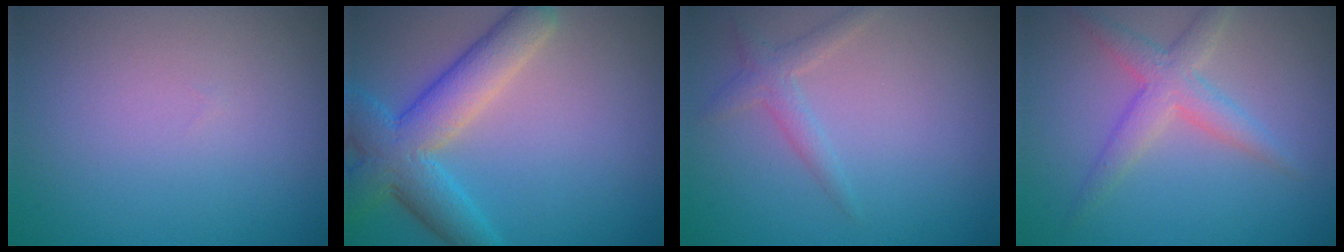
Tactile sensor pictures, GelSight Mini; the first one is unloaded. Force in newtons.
{"total": 6.5, "press": 6.5, "slide": 0.5}
{"total": 1.7, "press": 1.7, "slide": 0.0}
{"total": 3.3, "press": 3.3, "slide": 0.1}